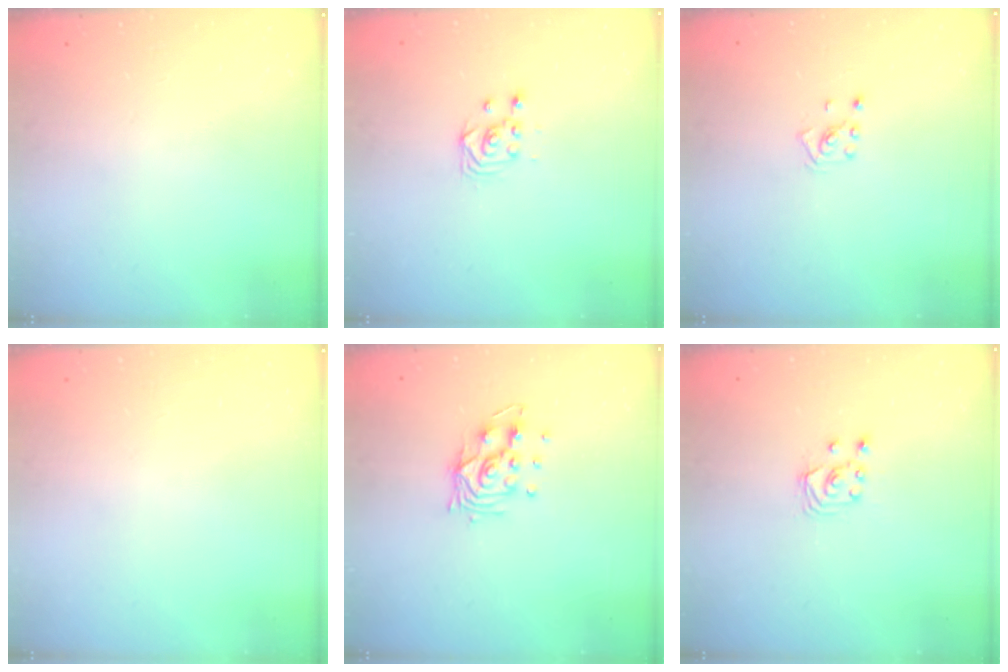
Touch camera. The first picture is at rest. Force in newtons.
{"total": 3.4, "press": 3.3, "slide": 0.3}
{"total": 2.2, "press": 2.2, "slide": 0.6}
{"total": 0.0}
{"total": 8.9, "press": 8.9, "slide": 0.7}
{"total": 3.0, "press": 3.0, "slide": 0.3}